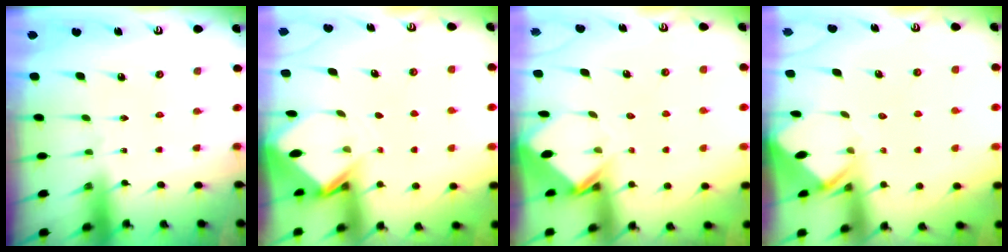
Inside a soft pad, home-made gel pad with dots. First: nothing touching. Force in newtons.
{"total": 2.9, "press": 2.9, "slide": 0.2}
{"total": 3.8, "press": 3.8, "slide": 0.2}
{"total": 3.4, "press": 3.4, "slide": 0.2}